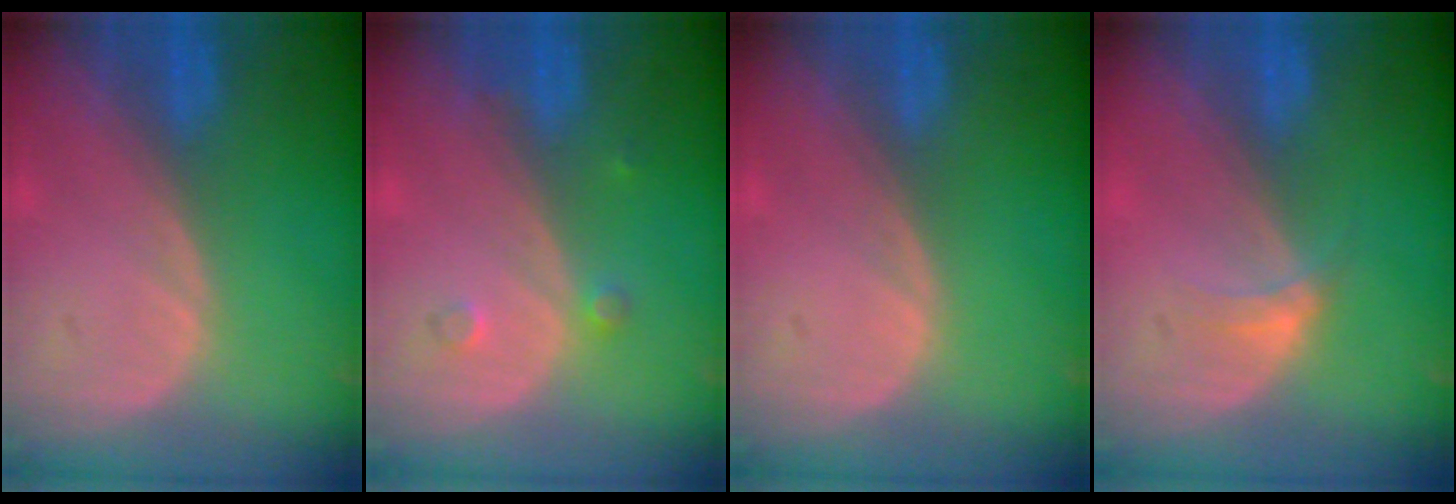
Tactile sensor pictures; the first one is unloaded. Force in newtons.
{"total": 1.7, "press": 1.7, "slide": 0.3}
{"total": 0.0}
{"total": 2.3, "press": 1.9, "slide": 1.3}